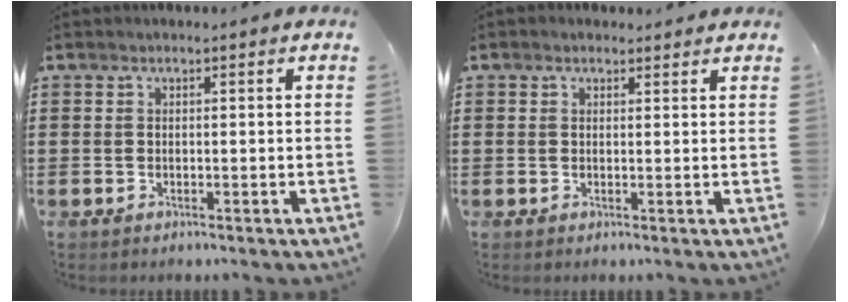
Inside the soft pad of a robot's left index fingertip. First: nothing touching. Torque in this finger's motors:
{"motor_torque": [2.14, 0.00, 0.73, 0.12]}